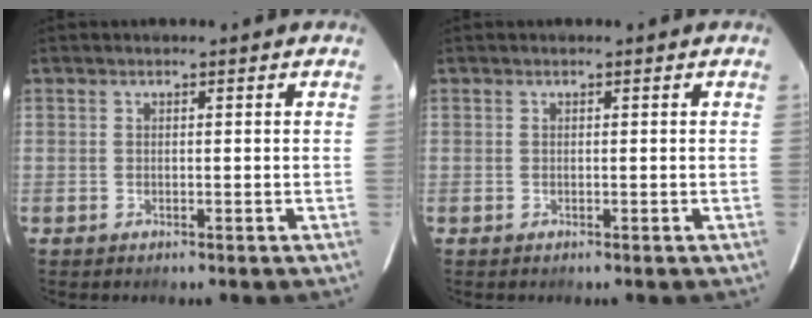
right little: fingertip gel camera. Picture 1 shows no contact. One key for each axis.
{"total": 0.0}